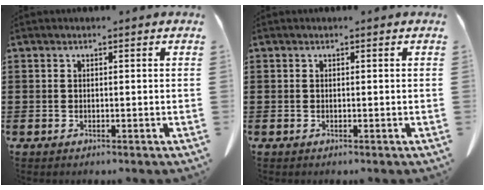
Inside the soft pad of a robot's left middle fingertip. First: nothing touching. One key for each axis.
{"total": 0.0}